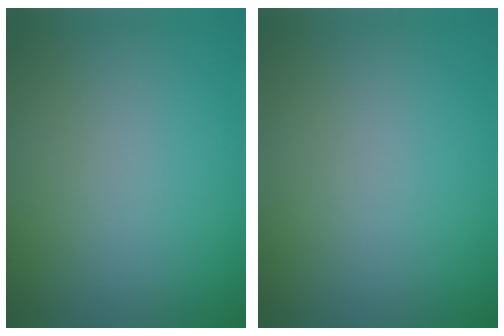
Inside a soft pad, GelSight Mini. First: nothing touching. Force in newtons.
{"total": 0.0}